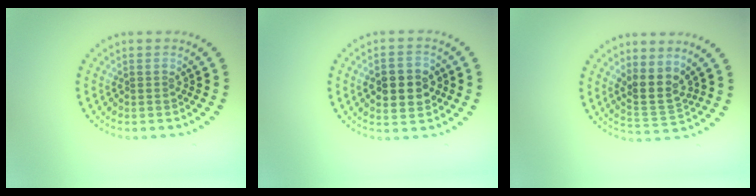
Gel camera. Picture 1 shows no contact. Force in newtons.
{"total": 4.6, "press": 4.6, "slide": 0.0}
{"total": 3.0, "press": 2.3, "slide": 1.8}